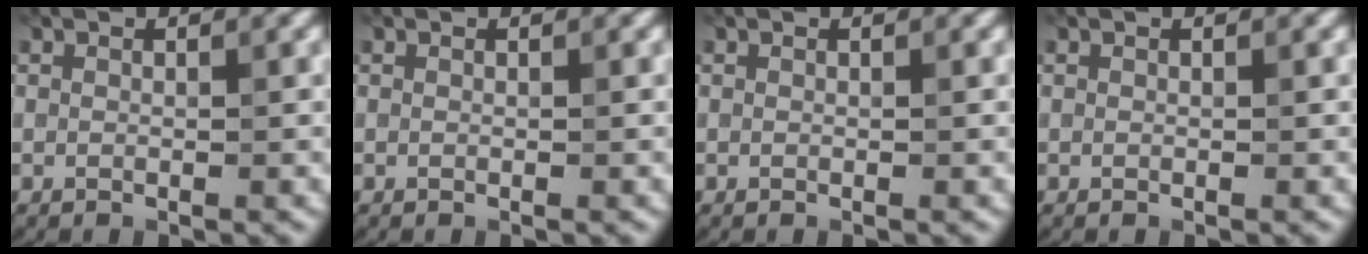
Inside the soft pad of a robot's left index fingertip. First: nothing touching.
{"total": 0.0}
{"total": 0.0}
{"total": 0.0}